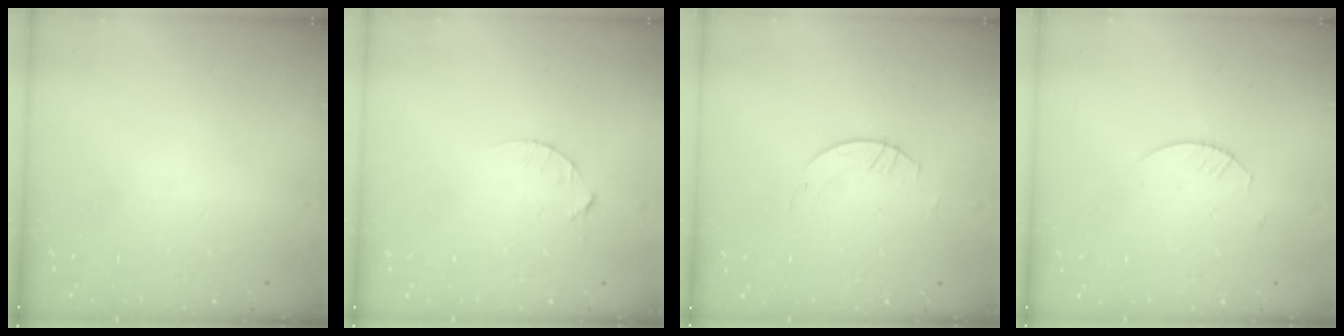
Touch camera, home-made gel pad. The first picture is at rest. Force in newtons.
{"total": 3.1, "press": 3.1, "slide": 0.4}
{"total": 1.1, "press": 1.1, "slide": 0.1}
{"total": 1.8, "press": 1.8, "slide": 0.2}